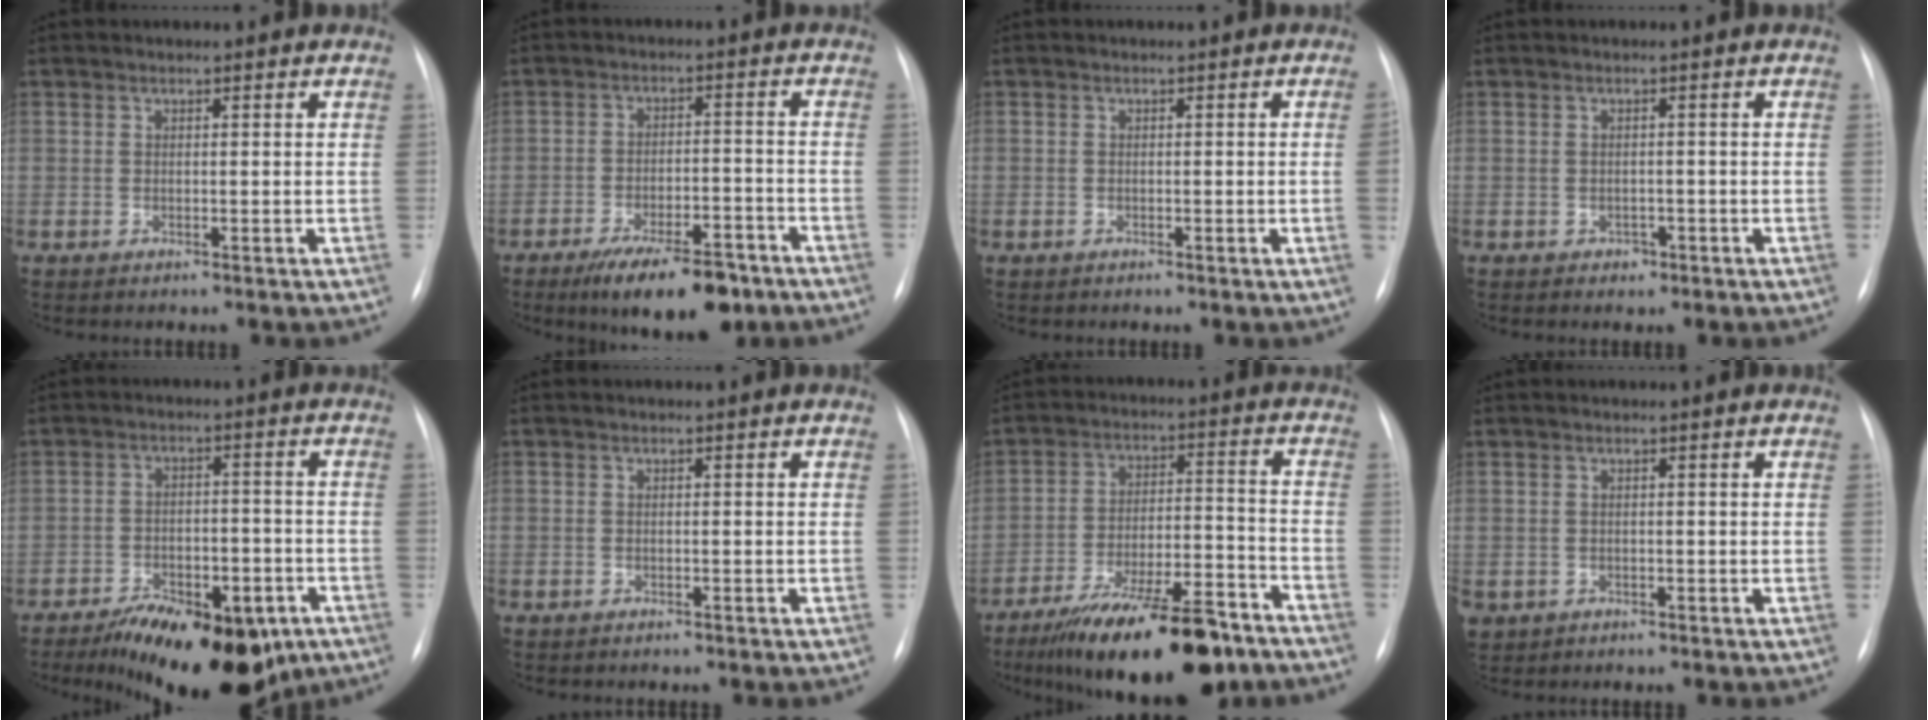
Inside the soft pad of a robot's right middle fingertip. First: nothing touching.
{"total": 11.7, "force": [-8.4, 4.0, 7.1], "torque": [-0.103, -0.001, -0.131]}
{"total": 1.2, "force": [-0.3, -0.2, 1.2], "torque": [-0.022, 0.004, -0.002]}
{"total": 1.3, "force": [-0.8, 1.0, 0.4], "torque": [-0.005, 0.003, -0.009]}
{"total": 16.7, "force": [-10.8, 7.4, 10.3], "torque": [-0.126, 0.014, -0.156]}
{"total": 1.0, "force": [-0.7, 0.7, 0.1], "torque": [-0.009, 0.004, -0.010]}
{"total": 19.6, "force": [-14.8, 4.8, 11.9], "torque": [-0.153, 0.014, -0.238]}
{"total": 3.0, "force": [-1.6, 2.5, 0.6], "torque": [-0.011, 0.000, -0.023]}